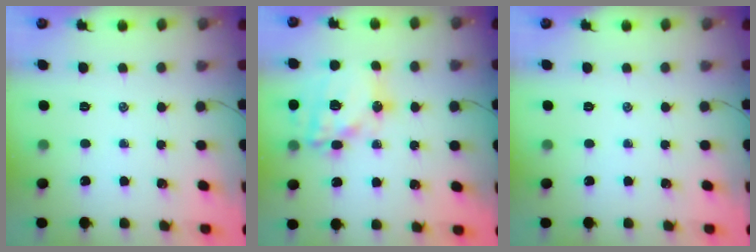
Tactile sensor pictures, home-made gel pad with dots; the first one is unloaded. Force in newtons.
{"total": 18.8, "press": 18.3, "slide": 3.9}
{"total": 0.0}